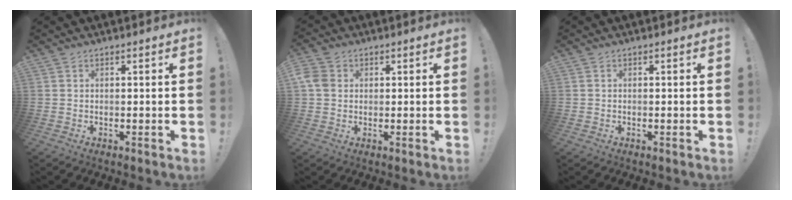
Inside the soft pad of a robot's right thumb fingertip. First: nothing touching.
{"total": 5.2, "force": [1.0, 4.2, 2.8], "torque": [-0.054, 0.009, 0.022]}
{"total": 0.0}